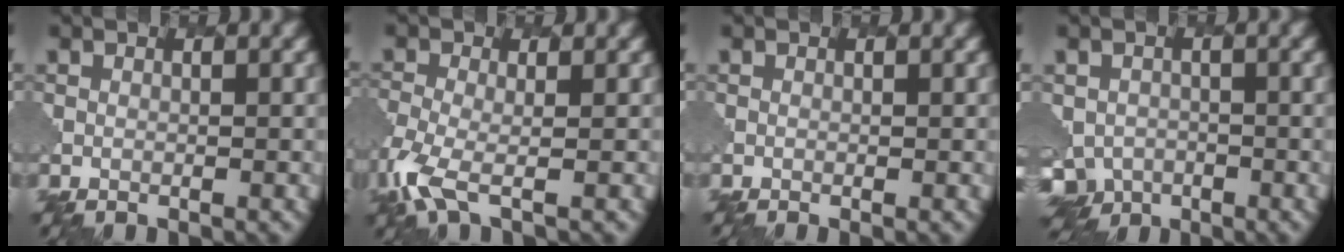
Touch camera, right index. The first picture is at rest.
{"total": 4.2, "force": [-2.1, 1.6, 3.2], "torque": [-0.089, -0.013, -0.051]}
{"total": 0.6, "force": [0.0, 0.4, 0.5], "torque": [0.001, -0.002, 0.000]}
{"total": 7.1, "force": [-3.6, 5.4, 2.9], "torque": [-0.056, -0.031, -0.039]}